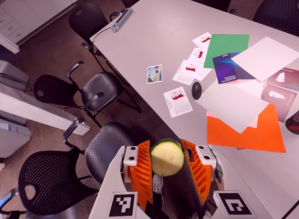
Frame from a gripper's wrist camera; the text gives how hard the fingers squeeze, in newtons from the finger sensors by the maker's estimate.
{"total": 11.2, "left": 11.3, "right": 11.2}